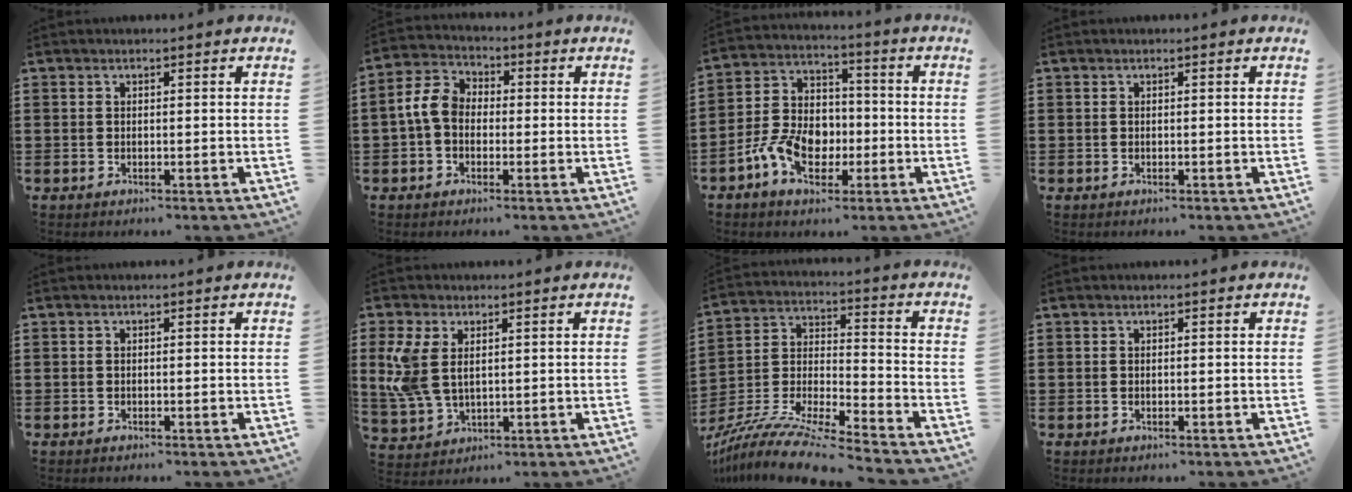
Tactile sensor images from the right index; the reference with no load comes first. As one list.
[{"total": 6.1, "force": [-0.6, 4.5, 4.1], "torque": [-0.111, 0.006, -0.021]}, {"total": 9.2, "force": [-2.8, 6.9, 5.5], "torque": [-0.127, 0.012, -0.052]}, {"total": 0.0}, {"total": 0.0}, {"total": 5.5, "force": [1.4, 3.4, 4.0], "torque": [-0.109, 0.000, 0.022]}, {"total": 9.7, "force": [-9.0, 0.2, 3.8], "torque": [-0.084, 0.000, -0.186]}, {"total": 0.0}]